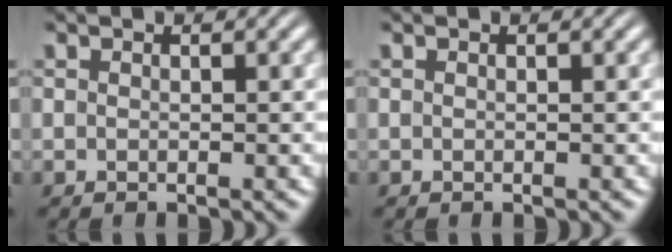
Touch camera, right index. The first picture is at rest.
{"total": 0.0}